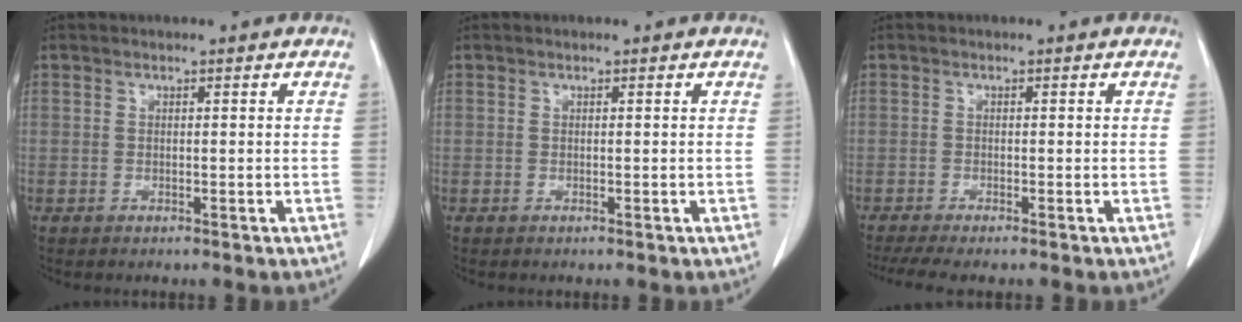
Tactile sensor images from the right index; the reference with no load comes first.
{"total": 0.0}
{"total": 5.1, "force": [-4.2, 0.1, 2.9], "torque": [-0.043, -0.011, -0.066]}